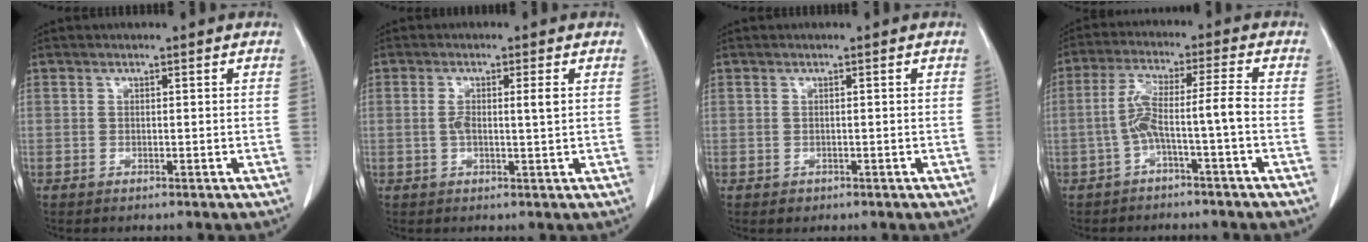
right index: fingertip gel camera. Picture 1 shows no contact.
{"total": 3.5, "force": [0.4, 0.4, 3.4], "torque": [-0.067, 0.006, 0.008]}
{"total": 0.9, "force": [-0.5, 0.8, 0.1], "torque": [-0.005, 0.003, -0.002]}
{"total": 6.6, "force": [-2.2, -0.4, 6.2], "torque": [-0.123, 0.027, -0.038]}